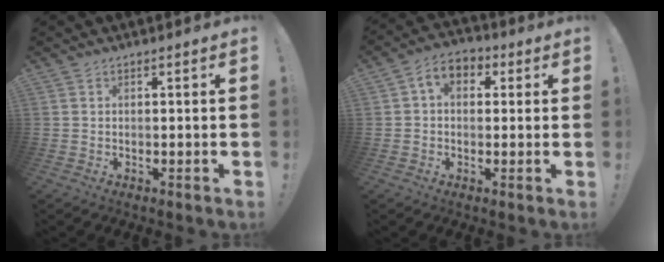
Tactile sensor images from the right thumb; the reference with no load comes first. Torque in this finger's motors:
{"motor_torque": [1.07, 1.33, 0.83, -0.21, 0.07]}